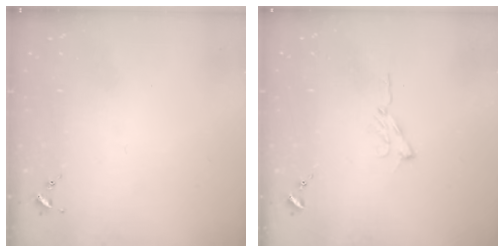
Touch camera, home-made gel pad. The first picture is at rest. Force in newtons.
{"total": 5.8, "press": 5.8, "slide": 0.6}